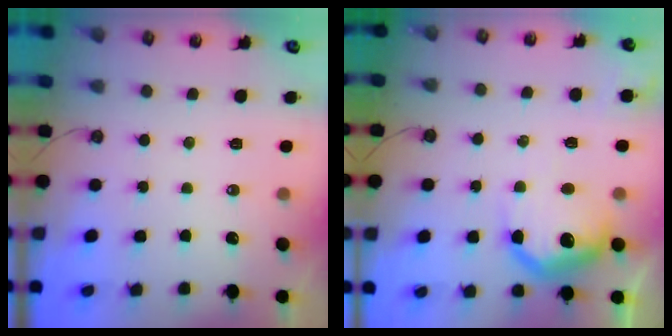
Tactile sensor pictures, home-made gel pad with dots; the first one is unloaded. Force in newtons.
{"total": 13.9, "press": 13.9, "slide": 0.8}